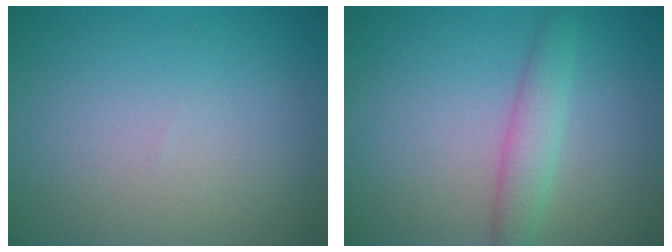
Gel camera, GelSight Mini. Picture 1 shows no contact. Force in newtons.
{"total": 2.7, "press": 2.7, "slide": 0.1}